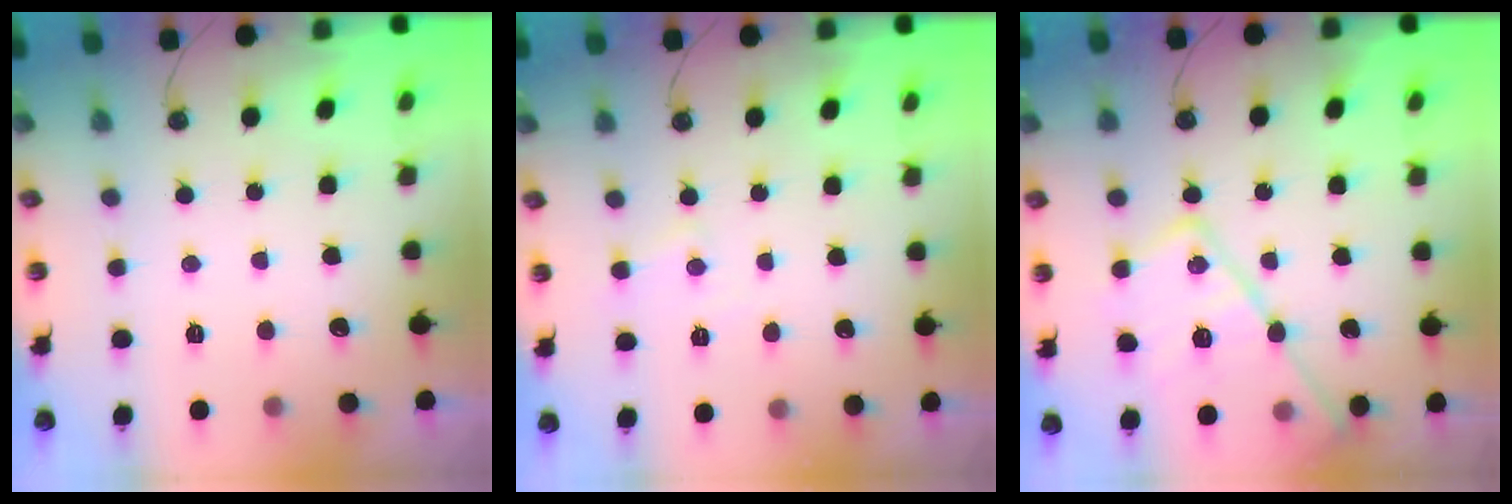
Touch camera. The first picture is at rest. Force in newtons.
{"total": 5.0, "press": 4.9, "slide": 0.7}
{"total": 19.6, "press": 19.5, "slide": 1.7}